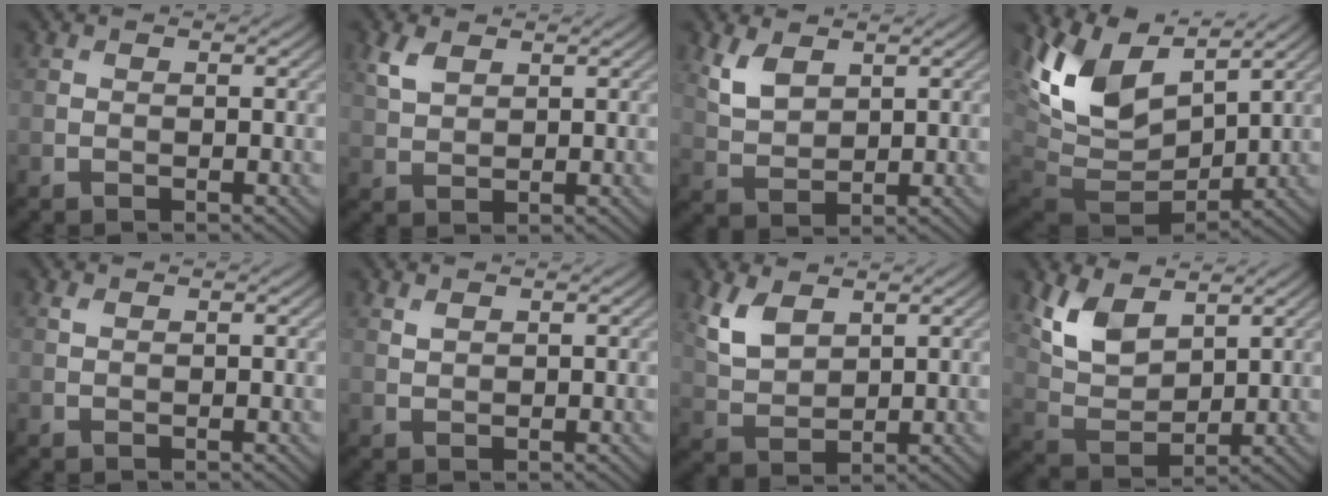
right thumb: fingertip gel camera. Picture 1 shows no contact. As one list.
[{"total": 3.3, "force": [1.9, 1.8, 2.0], "torque": [-0.052, 0.001, 0.042]}, {"total": 4.7, "force": [2.6, 2.6, 2.9], "torque": [-0.077, -0.003, 0.057]}, {"total": 13.0, "force": [5.1, 7.7, 9.2], "torque": [-0.208, 0.001, 0.104]}, {"total": 0.7, "force": [0.4, 0.3, 0.4], "torque": [-0.014, 0.000, 0.010]}, {"total": 1.1, "force": [0.8, 0.5, 0.6], "torque": [-0.019, -0.001, 0.020]}, {"total": 5.7, "force": [3.0, 3.1, 3.6], "torque": [-0.092, -0.003, 0.065]}, {"total": 7.7, "force": [4.3, 4.1, 5.0], "torque": [-0.115, -0.007, 0.088]}]